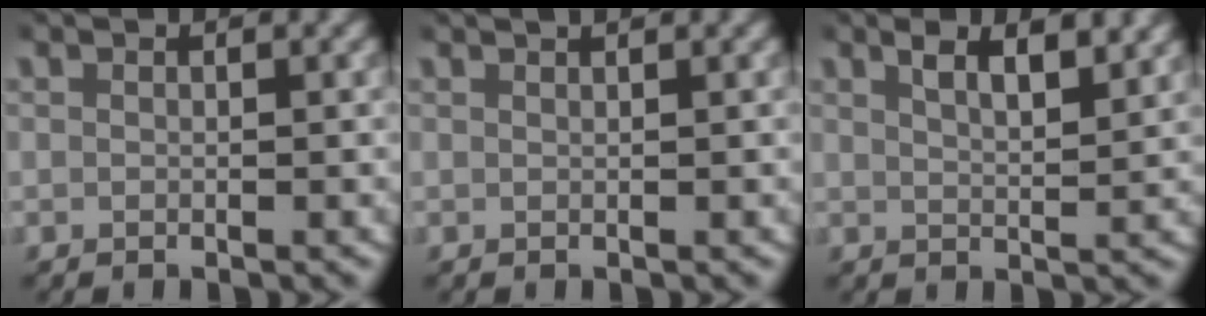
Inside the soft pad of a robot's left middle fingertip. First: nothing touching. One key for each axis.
{"total": 1.0, "fx": 0.9, "fy": 0.0, "fz": 0.5, "tx": -0.001, "ty": 0.005, "tz": 0.011}
{"total": 3.5, "fx": 2.3, "fy": 1.0, "fz": 2.5, "tx": -0.034, "ty": -0.004, "tz": 0.040}